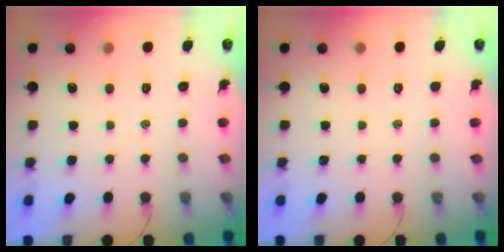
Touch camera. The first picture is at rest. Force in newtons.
{"total": 0.0}